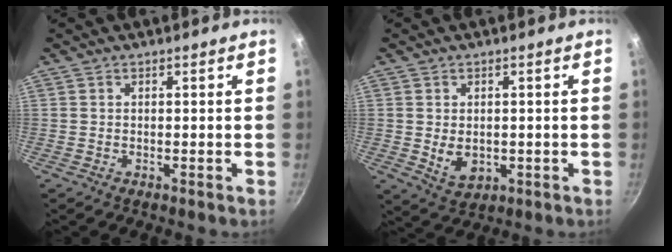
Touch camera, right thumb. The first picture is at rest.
{"total": 5.5, "force": [-0.4, 3.9, 3.8], "torque": [-0.054, -0.008, 0.006]}